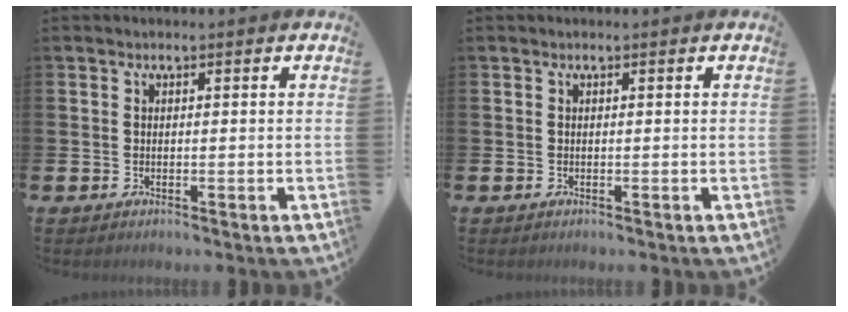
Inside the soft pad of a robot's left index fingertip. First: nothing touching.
{"total": 0.0}